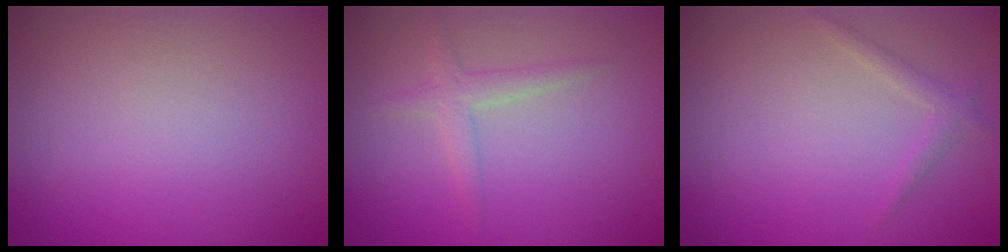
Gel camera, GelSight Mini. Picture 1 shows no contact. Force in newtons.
{"total": 1.8, "press": 1.8, "slide": 0.0}
{"total": 1.1, "press": 1.1, "slide": 0.1}